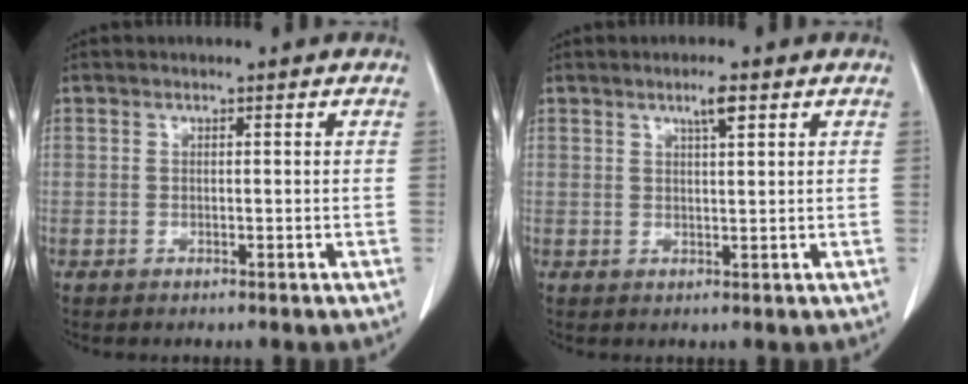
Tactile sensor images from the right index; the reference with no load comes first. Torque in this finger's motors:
{"motor_torque": [0.04, 0.06, 0.02, 0.01]}